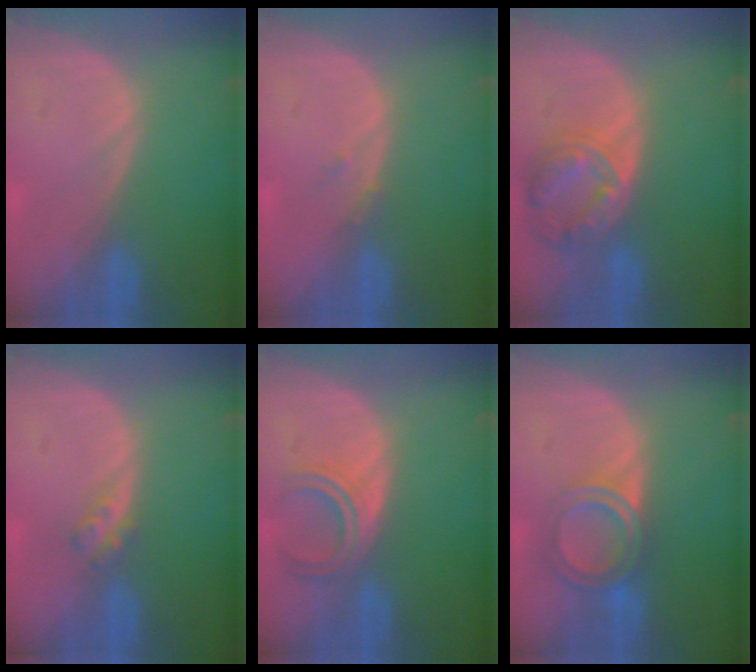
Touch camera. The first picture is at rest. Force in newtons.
{"total": 1.2, "press": 1.0, "slide": 0.6}
{"total": 8.2, "press": 7.1, "slide": 4.1}
{"total": 2.5, "press": 2.1, "slide": 1.4}
{"total": 4.4, "press": 4.3, "slide": 1.1}
{"total": 6.3, "press": 5.4, "slide": 3.3}